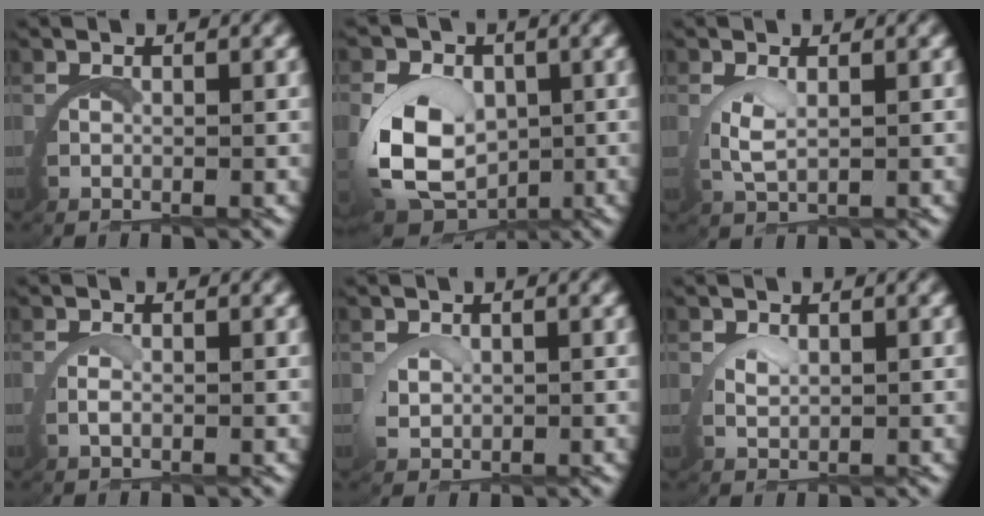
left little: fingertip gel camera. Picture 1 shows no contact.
{"total": 8.1, "force": [-0.5, 6.2, 5.2], "torque": [-0.139, -0.038, 0.006]}
{"total": 1.8, "force": [1.1, 0.1, 1.4], "torque": [-0.041, -0.006, 0.029]}
{"total": 0.7, "force": [0.5, -0.2, 0.4], "torque": [-0.023, -0.004, 0.010]}
{"total": 1.4, "force": [0.9, 0.6, 1.0], "torque": [-0.037, -0.007, 0.021]}
{"total": 1.3, "force": [1.2, -0.2, 0.4], "torque": [-0.016, -0.003, 0.027]}